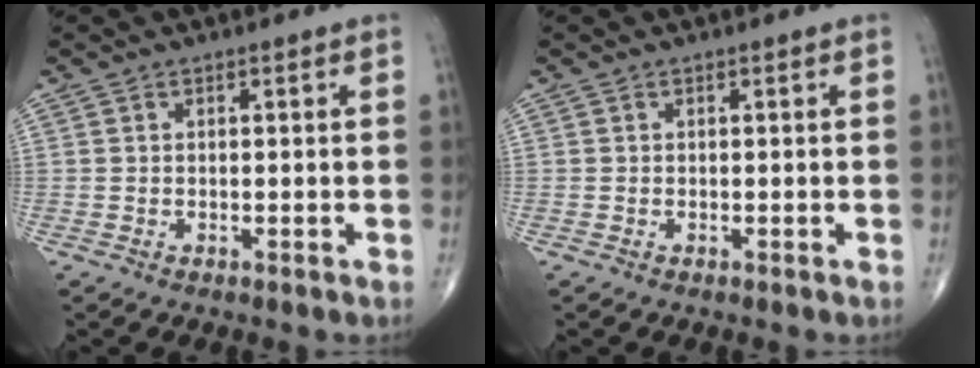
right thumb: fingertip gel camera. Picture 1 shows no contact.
{"total": 0.0}